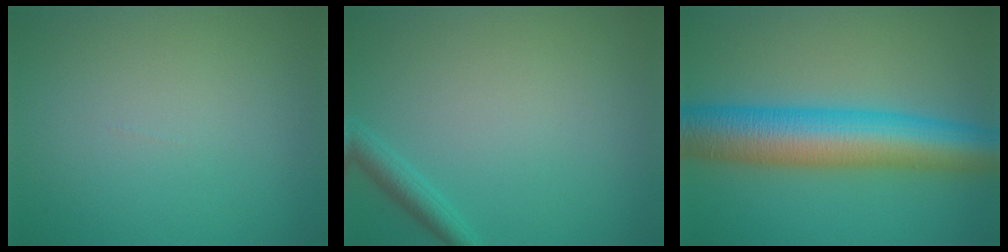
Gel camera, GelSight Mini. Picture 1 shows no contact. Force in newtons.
{"total": 1.9, "press": 1.9, "slide": 0.1}
{"total": 10.8, "press": 10.8, "slide": 0.0}